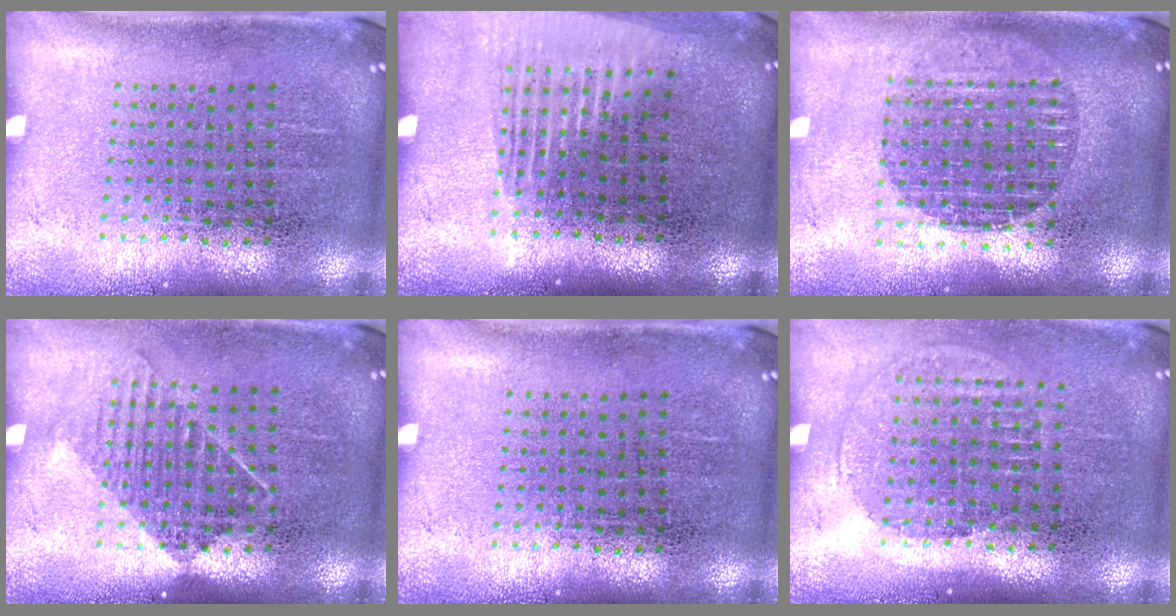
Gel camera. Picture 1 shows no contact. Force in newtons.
{"total": 1.4, "press": 1.2, "slide": 0.7}
{"total": 1.7, "press": 1.5, "slide": 0.8}
{"total": 1.2, "press": 1.0, "slide": 0.7}
{"total": 0.0}
{"total": 1.3, "press": 1.2, "slide": 0.5}